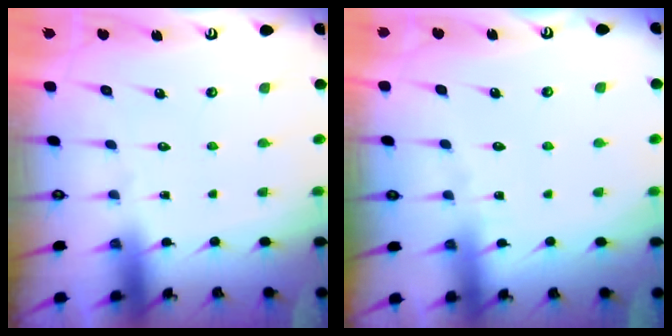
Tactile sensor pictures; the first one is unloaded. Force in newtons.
{"total": 2.7, "press": 2.7, "slide": 0.4}